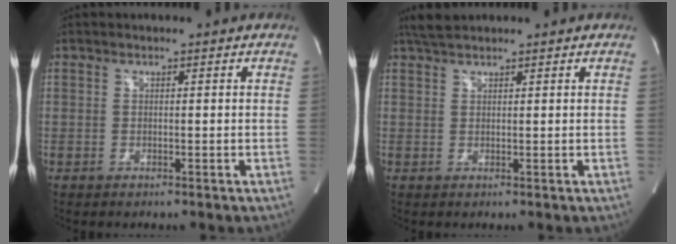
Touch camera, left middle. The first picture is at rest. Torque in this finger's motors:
{"motor_torque": [0.17, -0.07, -0.06, 0.00]}